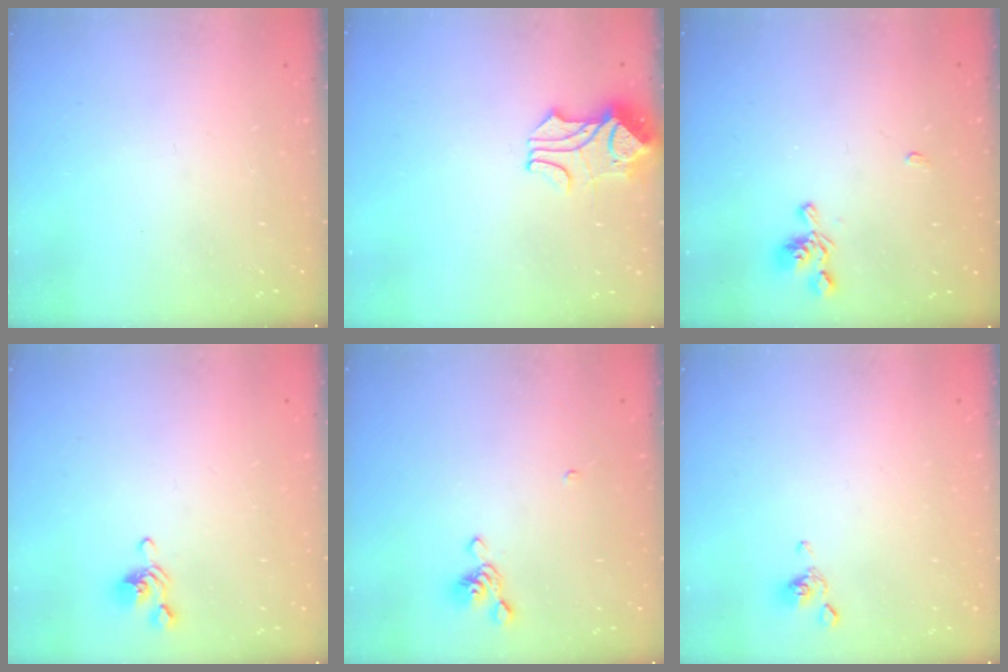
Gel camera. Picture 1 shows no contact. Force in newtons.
{"total": 1.7, "press": 1.4, "slide": 1.0}
{"total": 5.6, "press": 5.6, "slide": 0.2}
{"total": 1.9, "press": 1.8, "slide": 0.7}
{"total": 5.1, "press": 5.0, "slide": 1.0}
{"total": 2.1, "press": 2.1, "slide": 0.5}